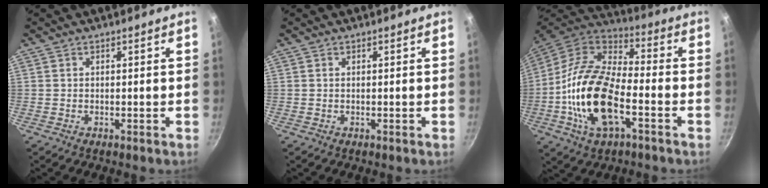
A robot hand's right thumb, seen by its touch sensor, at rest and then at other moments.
{"total": 0.0}
{"total": 20.2, "force": [-5.4, 9.9, 16.8], "torque": [-0.318, 0.033, -0.116]}